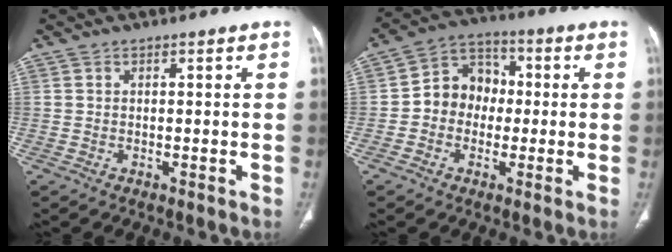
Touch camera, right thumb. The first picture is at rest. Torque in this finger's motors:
{"motor_torque": [1.17, 1.11, 0.87, -0.21, 0.03]}